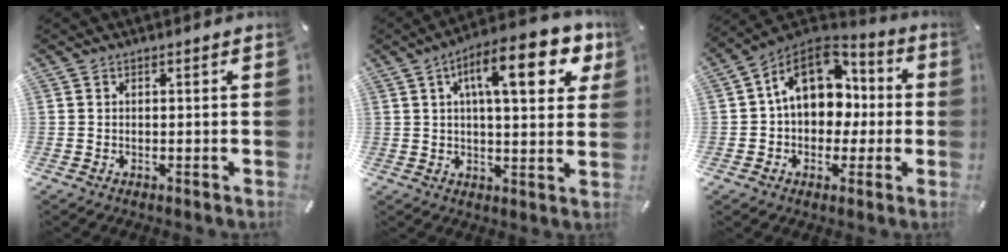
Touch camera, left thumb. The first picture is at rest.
{"total": 17.1, "force": [6.9, 5.9, 14.5], "torque": [-0.215, -0.012, 0.102]}
{"total": 15.7, "force": [3.4, 11.8, 9.9], "torque": [-0.167, -0.007, 0.066]}